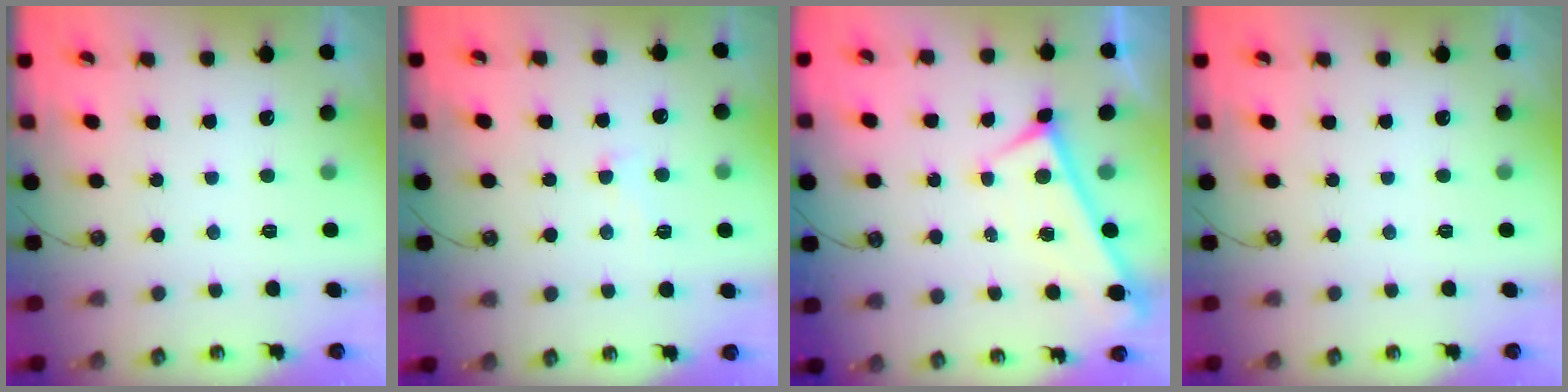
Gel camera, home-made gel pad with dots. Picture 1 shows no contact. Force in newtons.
{"total": 0.9, "press": 0.3, "slide": 0.9}
{"total": 0.0}
{"total": 0.0}